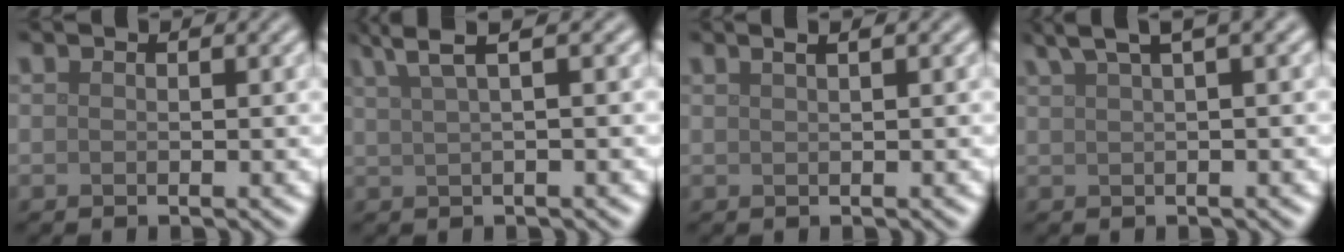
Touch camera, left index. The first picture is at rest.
{"total": 3.7, "force": [2.3, 0.8, 2.8], "torque": [-0.041, 0.014, 0.038]}
{"total": 2.5, "force": [1.4, 1.1, 1.8], "torque": [-0.007, 0.005, -0.005]}
{"total": 5.1, "force": [3.5, 1.2, 3.6], "torque": [-0.048, 0.022, 0.054]}